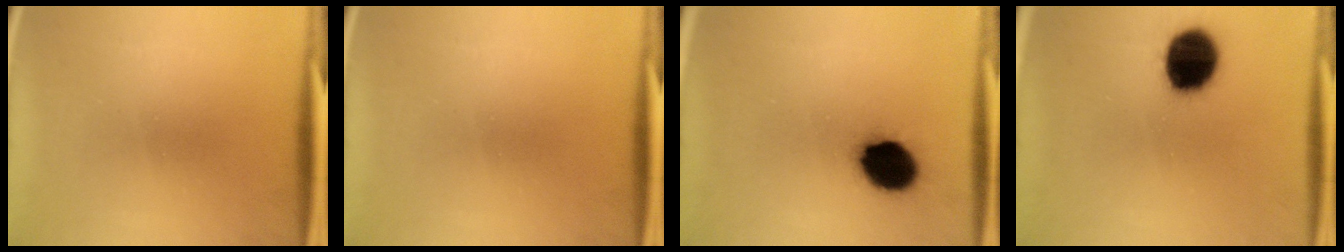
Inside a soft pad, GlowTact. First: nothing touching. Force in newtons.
{"total": 0.0}
{"total": 11.9}
{"total": 15.1}